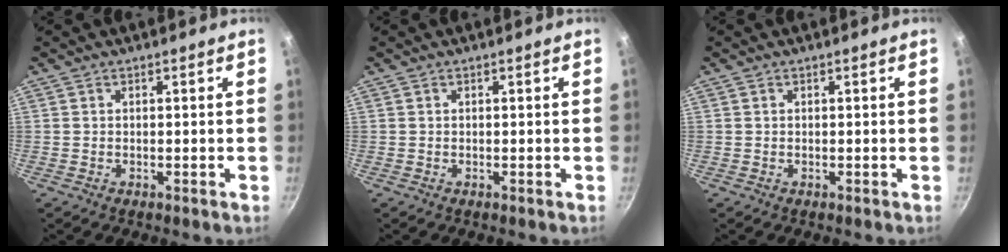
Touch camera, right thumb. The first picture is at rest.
{"total": 0.0}
{"total": 0.0}